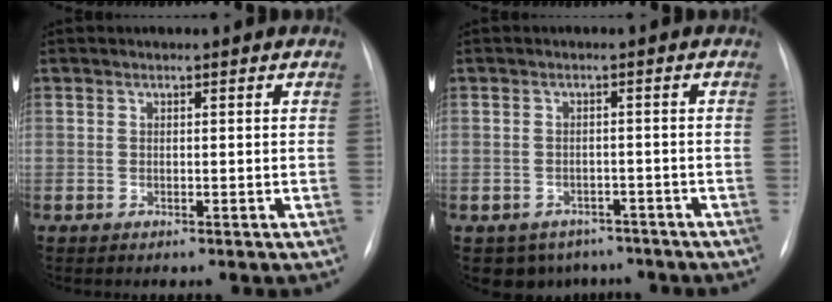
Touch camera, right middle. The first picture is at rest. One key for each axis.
{"total": 6.0, "fx": -4.5, "fy": 3.9, "fz": 0.6, "tx": -0.003, "ty": 0.012, "tz": -0.055}